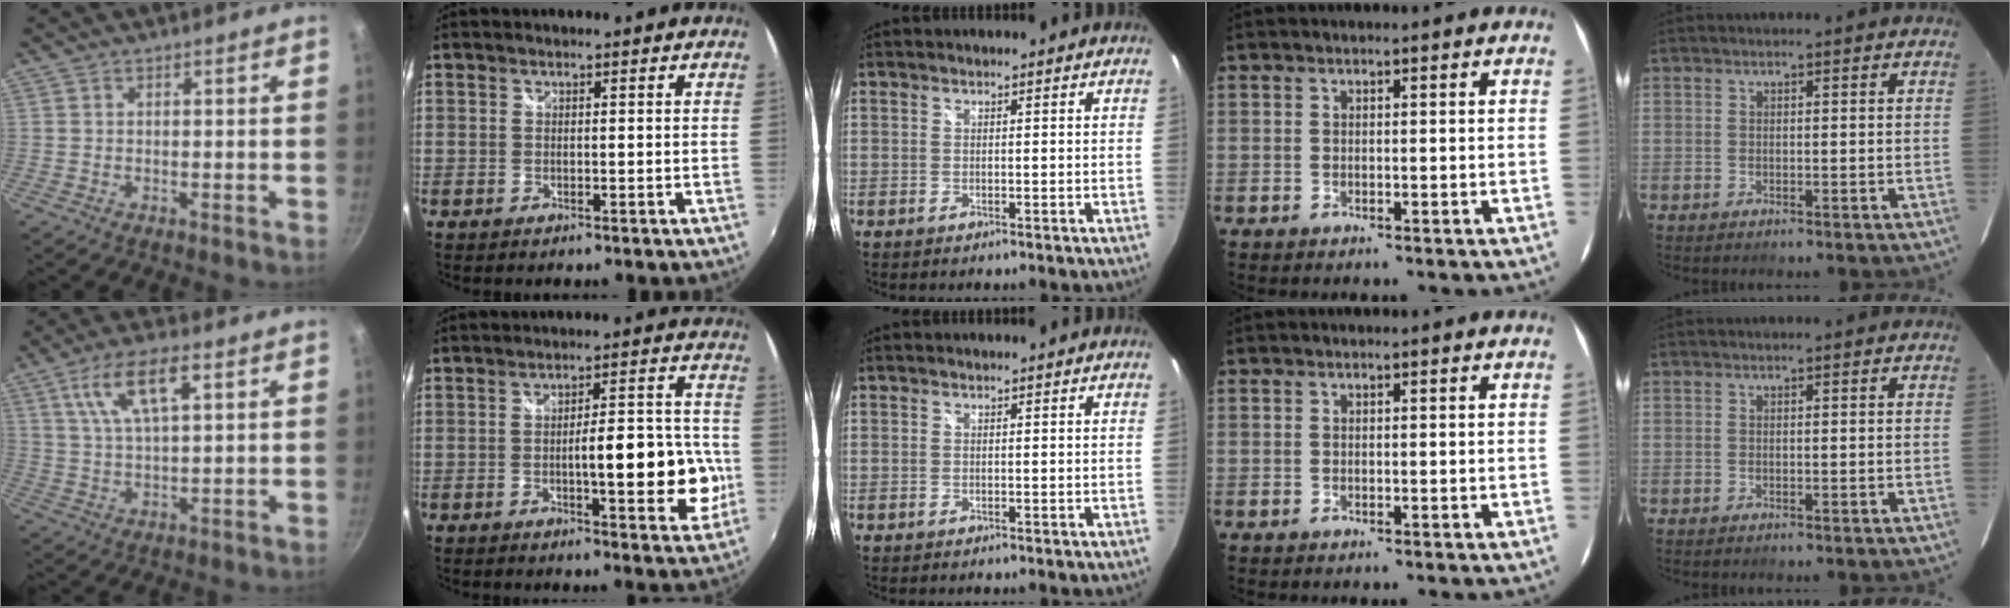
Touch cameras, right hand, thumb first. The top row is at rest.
{"thumb": {"total": 10.3, "force": [4.3, 3.5, 8.6], "torque": [-0.156, -0.001, 0.082]}, "index": {"total": 12.5, "force": [-2.7, 2.9, 11.8], "torque": [-0.175, 0.001, -0.030]}}